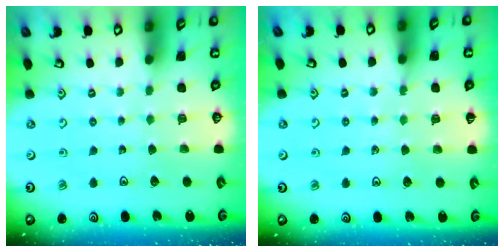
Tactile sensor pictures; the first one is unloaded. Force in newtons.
{"total": 6.1, "press": 6.0, "slide": 1.2}